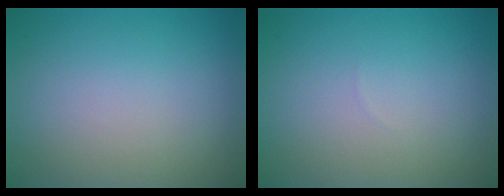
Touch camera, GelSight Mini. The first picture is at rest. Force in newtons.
{"total": 0.0}